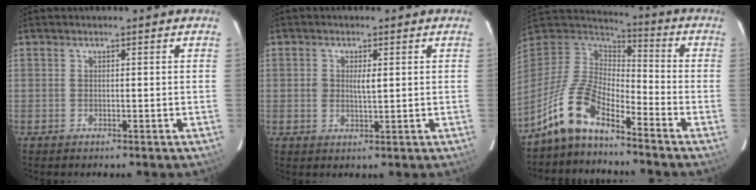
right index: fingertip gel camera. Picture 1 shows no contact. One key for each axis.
{"total": 2.6, "fx": 0.5, "fy": 1.0, "fz": 2.4, "tx": -0.043, "ty": -0.003, "tz": 0.010}
{"total": 10.4, "fx": -8.0, "fy": 3.1, "fz": 5.9, "tx": -0.140, "ty": 0.024, "tz": -0.161}